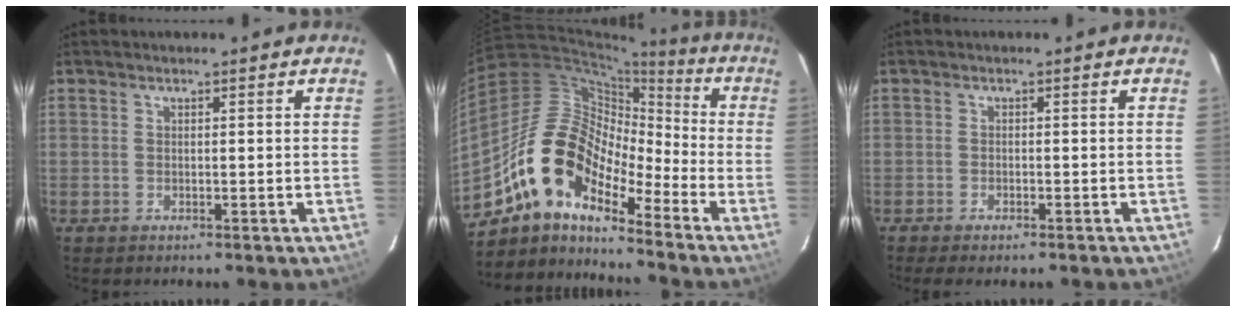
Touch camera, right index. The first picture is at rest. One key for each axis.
{"total": 13.4, "fx": -9.7, "fy": 5.9, "fz": 7.1, "tx": -0.113, "ty": 0.014, "tz": -0.198}
{"total": 3.6, "fx": -2.9, "fy": 0.9, "fz": 1.9, "tx": -0.046, "ty": -0.014, "tz": -0.047}